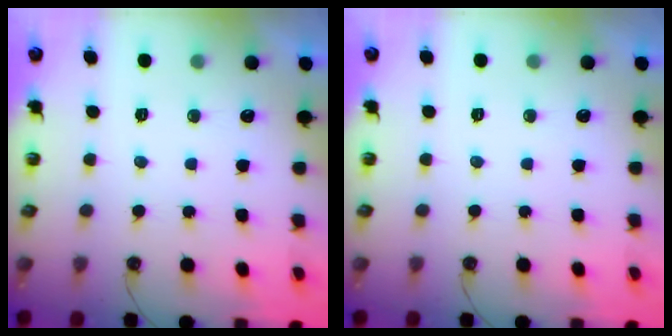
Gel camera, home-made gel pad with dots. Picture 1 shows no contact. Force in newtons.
{"total": 0.0}